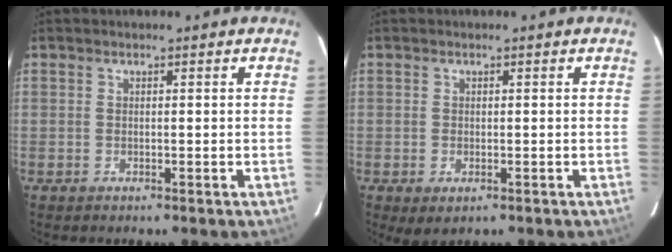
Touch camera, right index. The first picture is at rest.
{"total": 2.3, "force": [-1.0, 1.3, 1.7], "torque": [-0.028, -0.005, -0.004]}